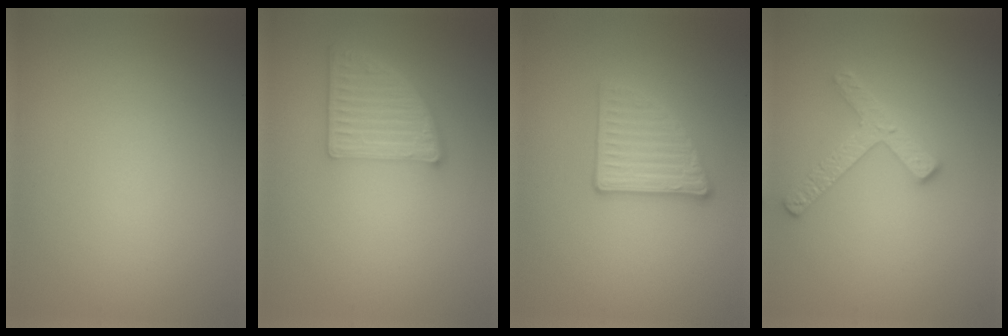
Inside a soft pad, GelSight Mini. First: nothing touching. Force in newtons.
{"total": 5.1, "press": 3.7, "slide": 3.5}
{"total": 3.4, "press": 3.0, "slide": 1.6}
{"total": 2.6, "press": 2.5, "slide": 0.4}